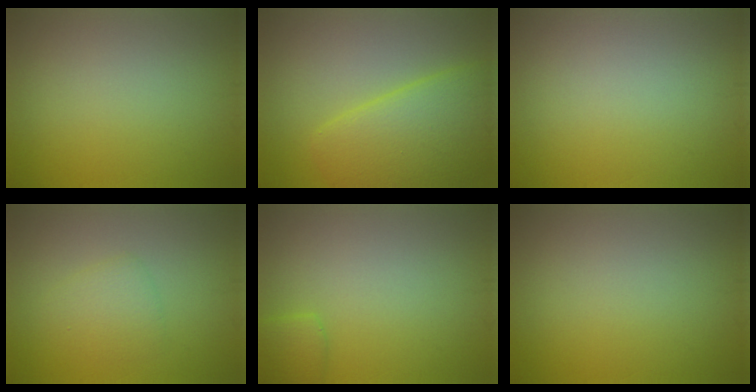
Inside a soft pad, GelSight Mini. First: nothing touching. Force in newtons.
{"total": 6.4, "press": 6.4, "slide": 0.3}
{"total": 0.0}
{"total": 2.0, "press": 2.0, "slide": 0.2}
{"total": 2.0, "press": 2.0, "slide": 0.1}
{"total": 0.0}